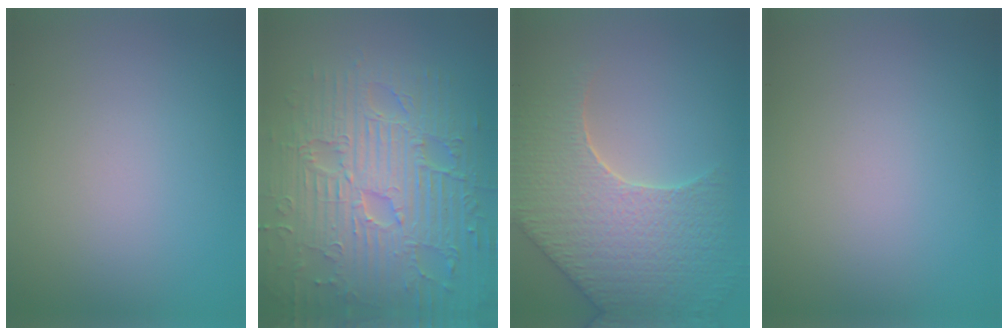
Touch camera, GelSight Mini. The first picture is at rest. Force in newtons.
{"total": 10.5, "press": 7.1, "slide": 7.8}
{"total": 7.5, "press": 6.2, "slide": 4.2}
{"total": 0.0}